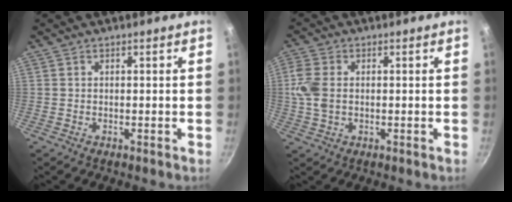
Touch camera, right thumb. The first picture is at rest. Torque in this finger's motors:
{"motor_torque": [0.35, 0.98, 0.67, 0.32, 0.02]}